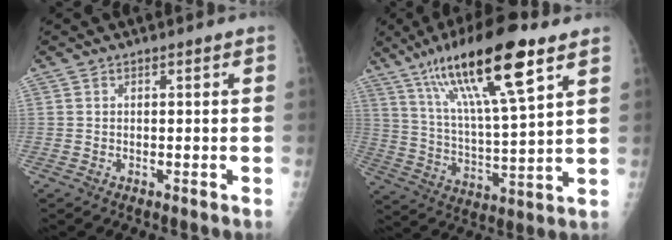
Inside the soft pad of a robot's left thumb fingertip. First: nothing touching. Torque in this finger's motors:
{"motor_torque": [0.92, 0.05, 1.62, -1.17, 0.54]}